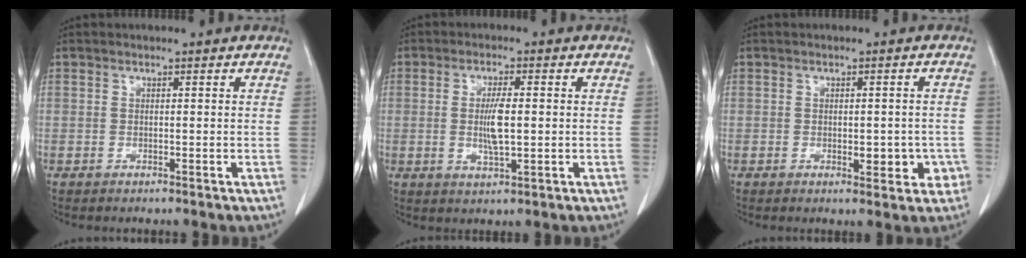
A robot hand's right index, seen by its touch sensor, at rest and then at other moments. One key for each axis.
{"total": 5.2, "fx": -0.2, "fy": 0.9, "fz": 5.1, "tx": -0.099, "ty": -0.004, "tz": -0.002}
{"total": 4.2, "fx": -1.4, "fy": 2.1, "fz": 3.4, "tx": -0.032, "ty": 0.002, "tz": -0.012}